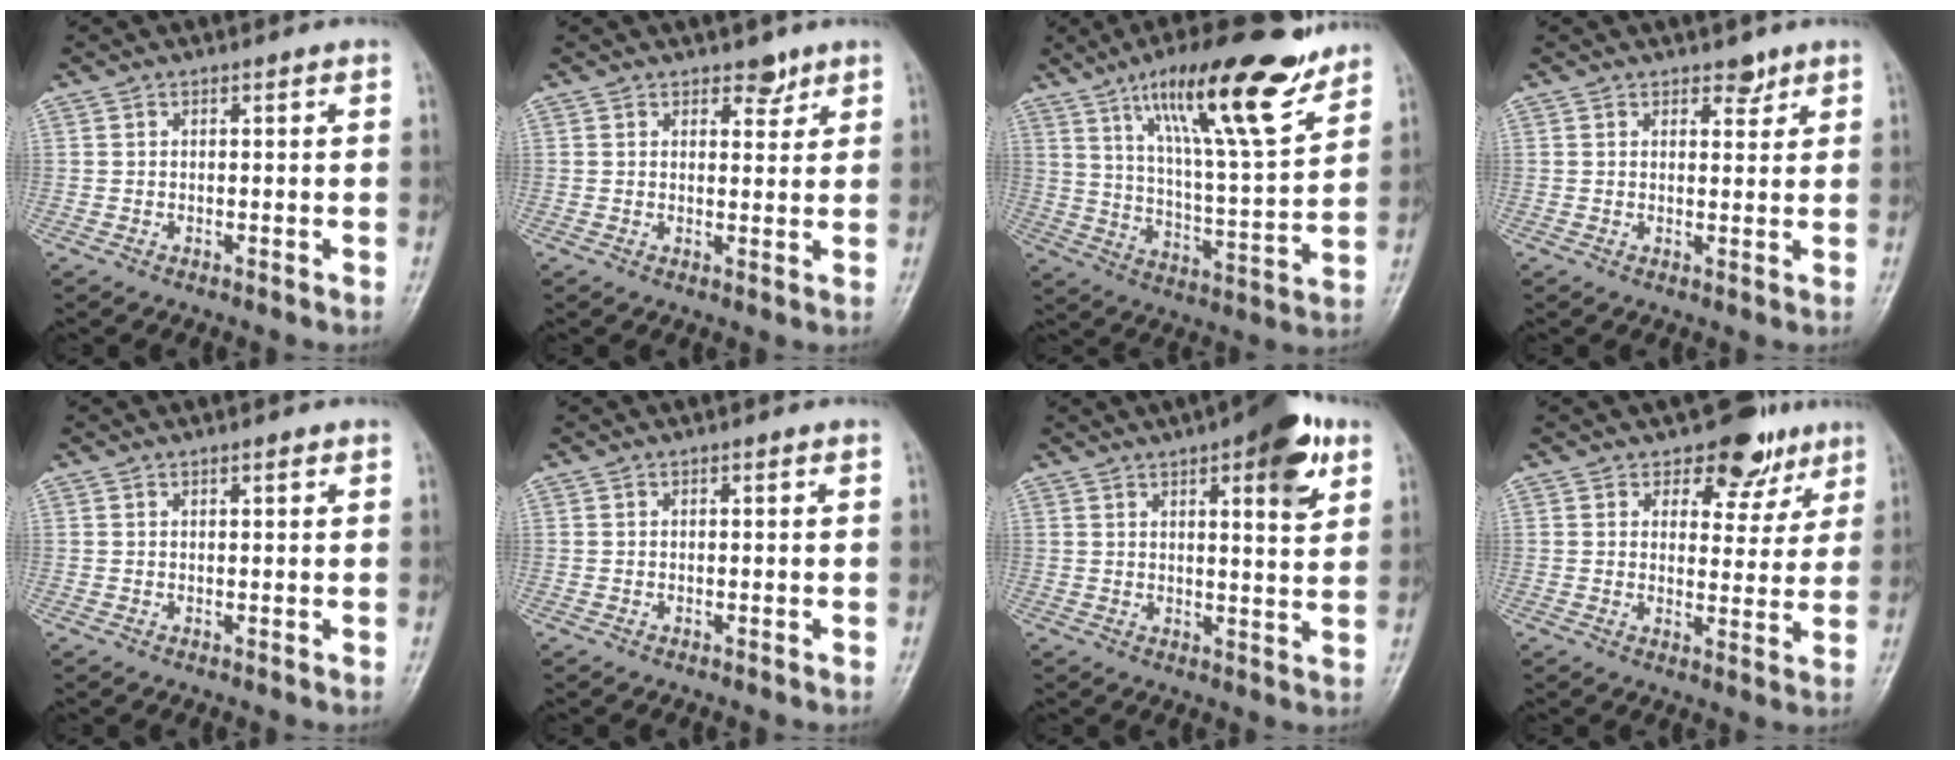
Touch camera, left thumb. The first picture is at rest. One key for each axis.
{"total": 2.9, "fx": 2.1, "fy": 1.6, "fz": 1.2, "tx": 0.003, "ty": -0.013, "tz": 0.031}
{"total": 20.8, "fx": 13.3, "fy": 4.4, "fz": 15.4, "tx": -0.220, "ty": -0.060, "tz": 0.221}
{"total": 2.5, "fx": 1.8, "fy": 1.3, "fz": 1.0, "tx": 0.005, "ty": -0.011, "tz": 0.025}
{"total": 1.0, "fx": 0.6, "fy": 0.3, "fz": 0.7, "tx": -0.009, "ty": -0.001, "tz": 0.009}
{"total": 0.0}
{"total": 11.7, "fx": 5.8, "fy": 3.5, "fz": 9.5, "tx": -0.106, "ty": -0.020, "tz": 0.072}
{"total": 8.6, "fx": 5.9, "fy": 5.3, "fz": 3.2, "tx": 0.001, "ty": -0.031, "tz": 0.076}